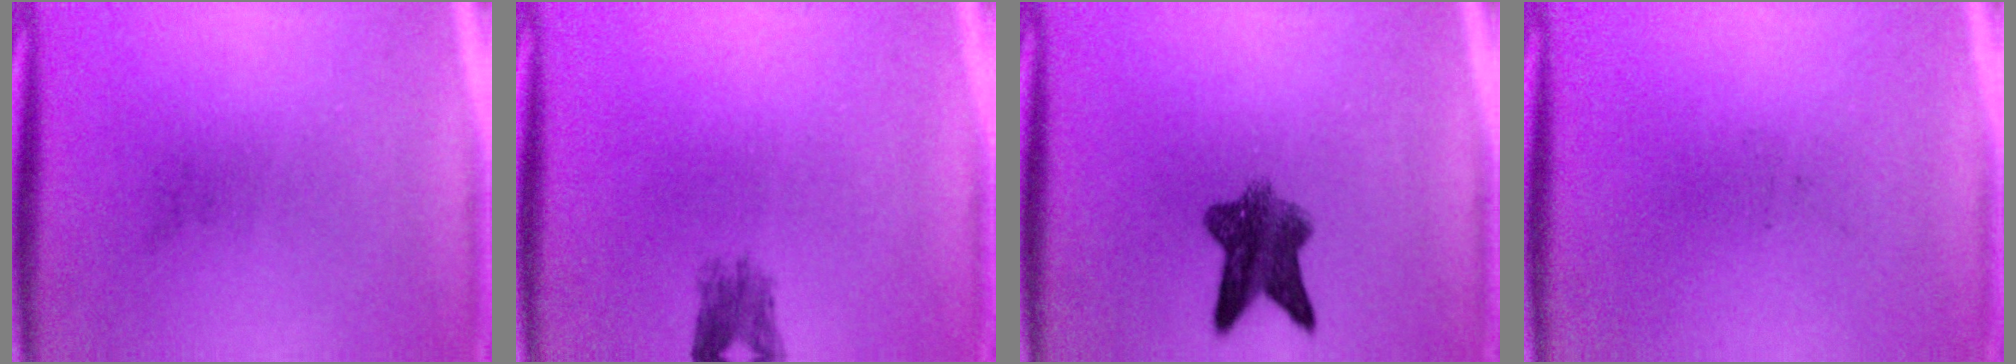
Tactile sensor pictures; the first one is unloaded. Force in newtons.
{"total": 2.5}
{"total": 7.1}
{"total": 0.0}